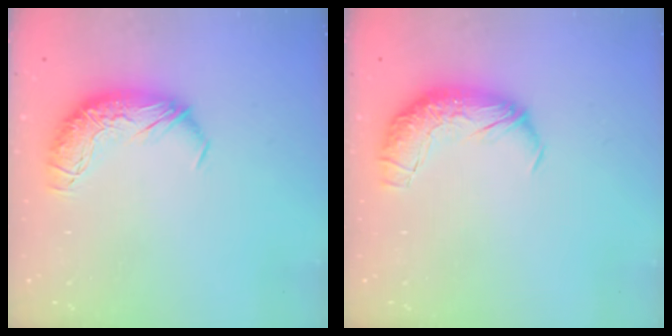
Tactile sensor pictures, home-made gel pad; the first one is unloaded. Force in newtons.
{"total": 2.4, "press": 1.1, "slide": 2.2}